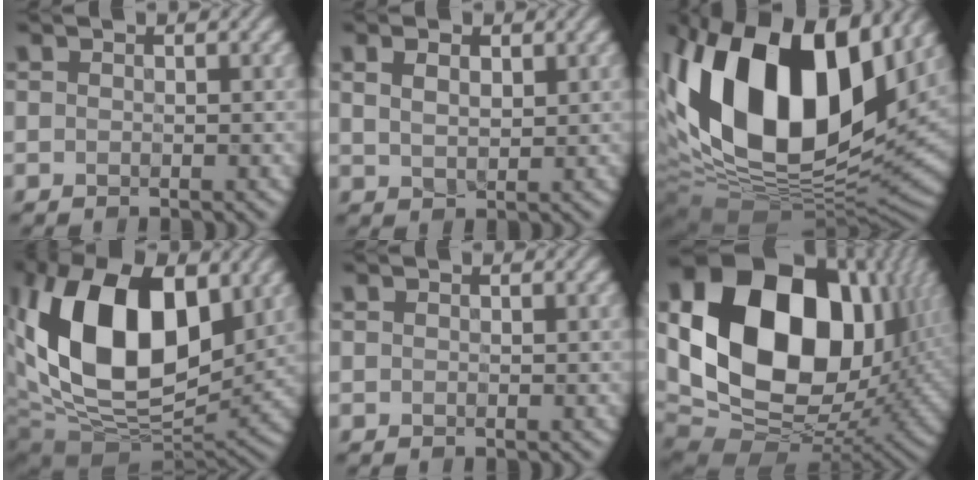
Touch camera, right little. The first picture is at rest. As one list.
[{"total": 2.4, "force": [0.9, 1.3, 1.7], "torque": [-0.038, -0.002, 0.022]}, {"total": 19.0, "force": [5.5, 11.3, 14.3], "torque": [-0.285, 0.016, 0.089]}, {"total": 15.3, "force": [3.5, 9.2, 11.7], "torque": [-0.207, 0.006, 0.060]}, {"total": 0.0}, {"total": 21.4, "force": [4.5, 14.7, 14.8], "torque": [-0.313, 0.013, 0.084]}]